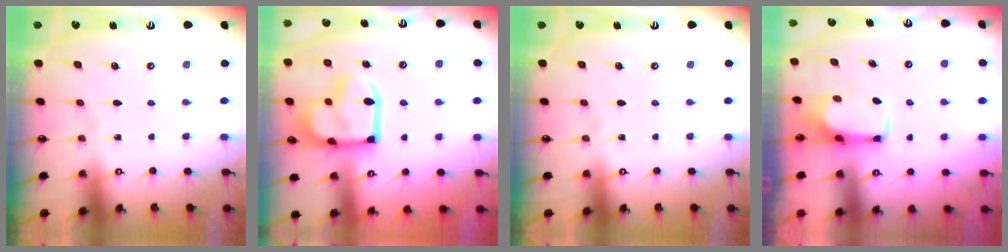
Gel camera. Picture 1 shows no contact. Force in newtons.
{"total": 11.6, "press": 11.5, "slide": 1.5}
{"total": 0.0}
{"total": 4.1, "press": 4.1, "slide": 0.5}